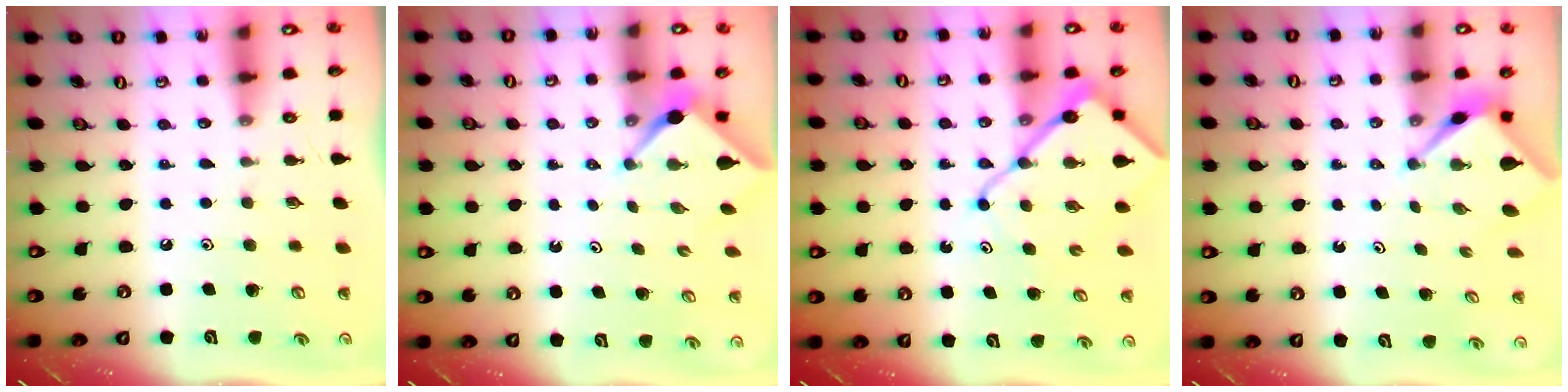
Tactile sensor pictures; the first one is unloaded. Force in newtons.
{"total": 2.5, "press": 2.5, "slide": 0.2}
{"total": 11.8, "press": 11.7, "slide": 1.2}
{"total": 2.7, "press": 2.7, "slide": 0.1}